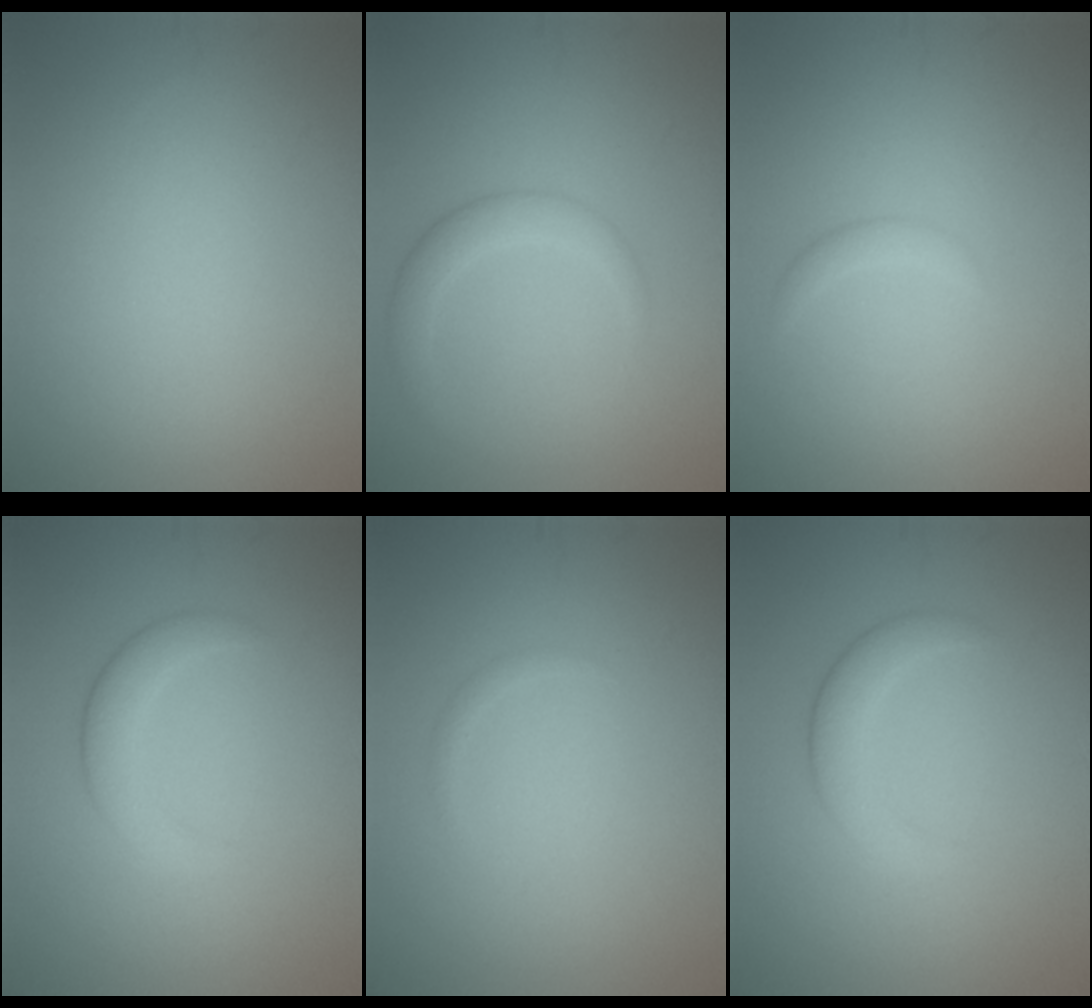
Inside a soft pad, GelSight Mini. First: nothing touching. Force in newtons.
{"total": 2.4, "press": 2.4, "slide": 0.1}
{"total": 1.0, "press": 1.0, "slide": 0.1}
{"total": 2.8, "press": 2.8, "slide": 0.2}
{"total": 0.7, "press": 0.7, "slide": 0.0}
{"total": 2.8, "press": 2.8, "slide": 0.2}